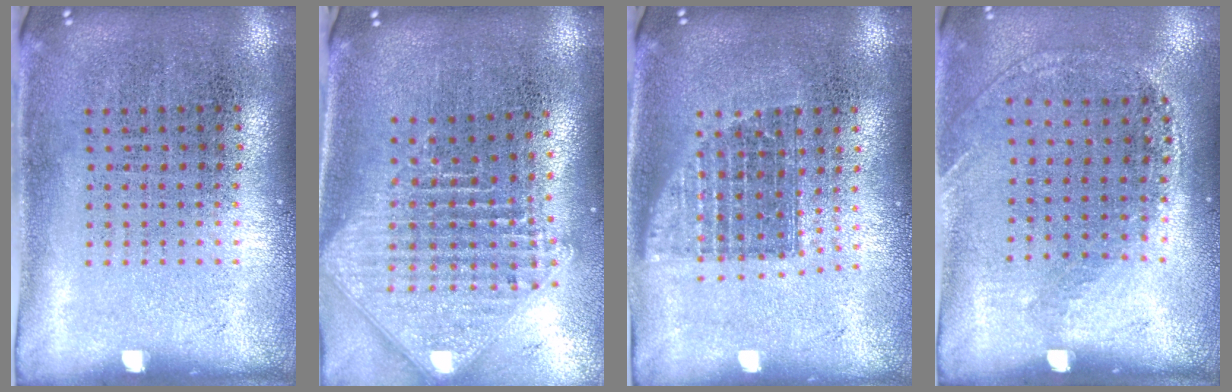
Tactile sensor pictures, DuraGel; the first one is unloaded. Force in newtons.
{"total": 2.5, "press": 1.8, "slide": 1.6}
{"total": 1.4, "press": 1.1, "slide": 0.8}
{"total": 1.2, "press": 1.0, "slide": 0.7}